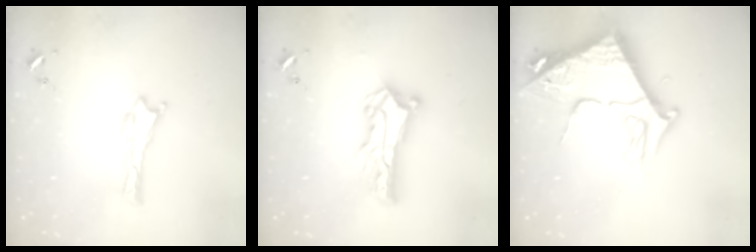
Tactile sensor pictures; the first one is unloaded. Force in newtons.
{"total": 8.8, "press": 8.8, "slide": 0.7}
{"total": 10.0, "press": 9.9, "slide": 1.3}